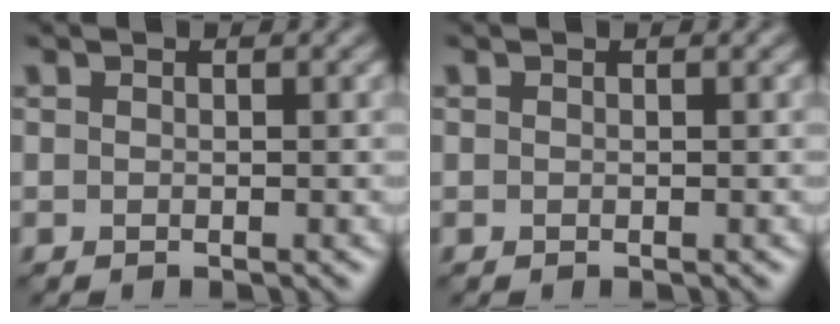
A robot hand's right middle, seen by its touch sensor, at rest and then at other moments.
{"total": 0.0}